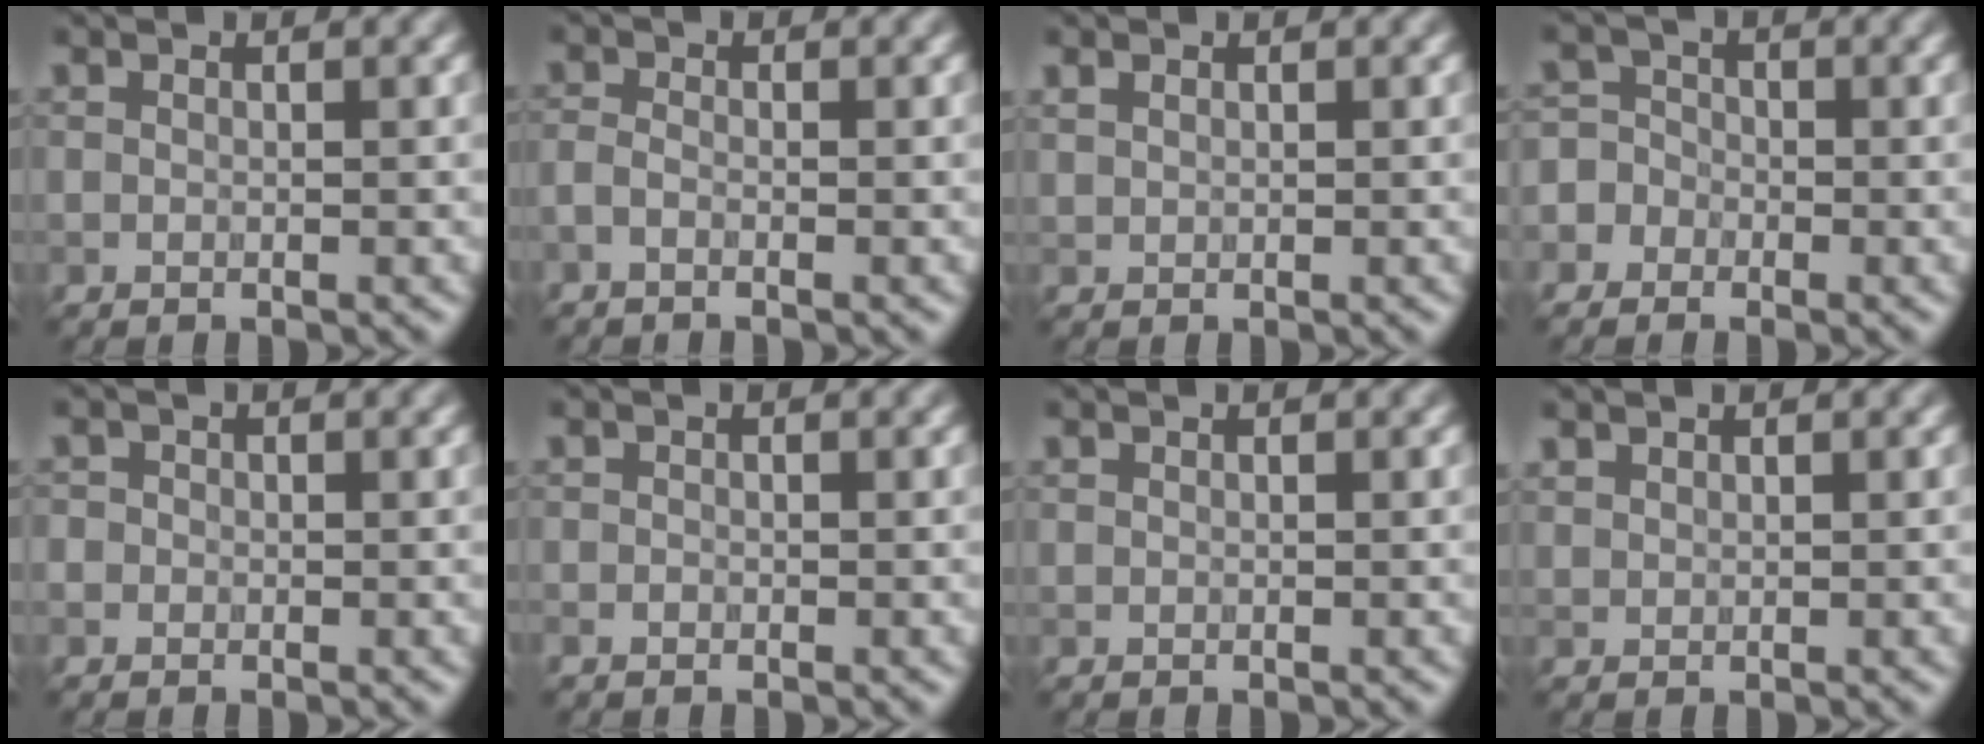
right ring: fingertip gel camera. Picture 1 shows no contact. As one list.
[{"total": 1.1, "force": [-0.8, 0.4, 0.7], "torque": [-0.019, -0.003, -0.020]}, {"total": 0.7, "force": [0.4, 0.5, 0.4], "torque": [-0.010, 0.000, 0.011]}, {"total": 4.5, "force": [-2.3, 3.8, 0.8], "torque": [0.002, 0.010, -0.067]}, {"total": 1.0, "force": [-0.1, 0.9, 0.2], "torque": [0.000, -0.005, -0.007]}, {"total": 0.7, "force": [-0.4, 0.4, 0.3], "torque": [-0.004, -0.002, -0.008]}, {"total": 0.0}, {"total": 0.7, "force": [0.6, 0.3, 0.1], "torque": [-0.004, 0.000, 0.018]}]